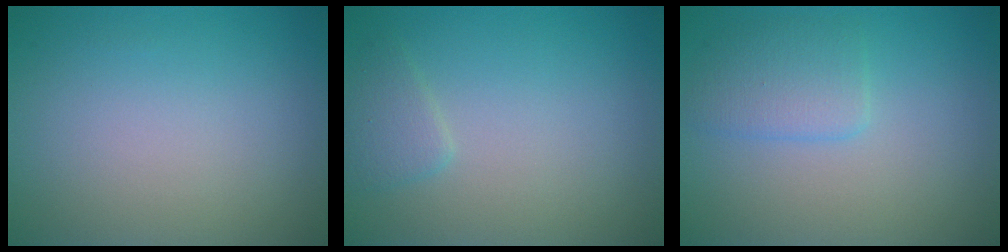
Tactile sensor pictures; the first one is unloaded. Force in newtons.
{"total": 1.5, "press": 1.5, "slide": 0.1}
{"total": 2.5, "press": 2.5, "slide": 0.1}